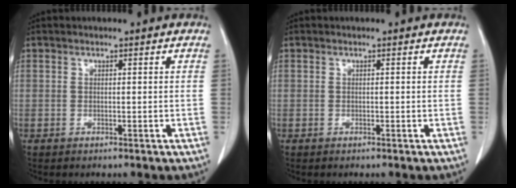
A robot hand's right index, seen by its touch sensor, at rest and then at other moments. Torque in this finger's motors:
{"motor_torque": [-0.05, 0.01, 0.01, -0.01]}